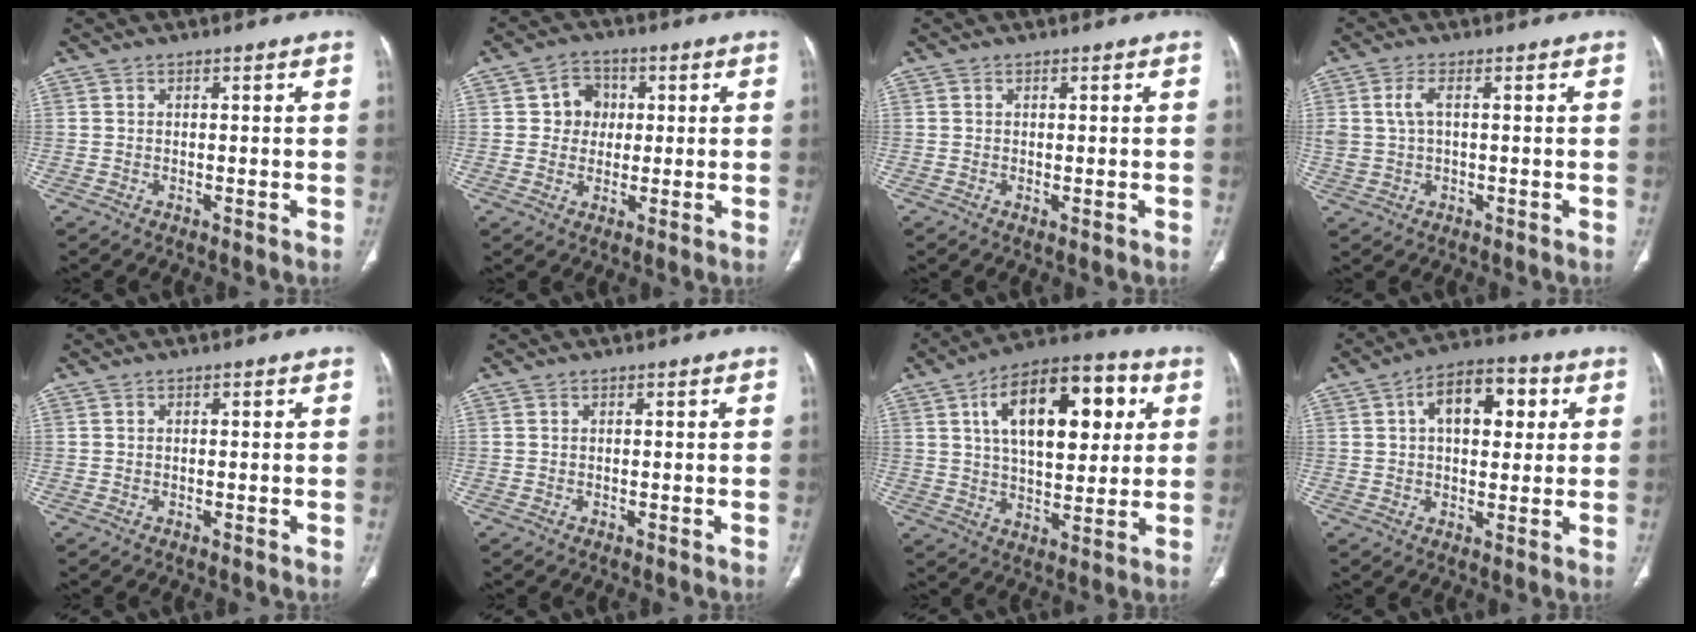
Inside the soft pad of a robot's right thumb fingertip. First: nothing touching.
{"total": 5.9, "force": [0.9, 5.3, 2.4], "torque": [-0.002, 0.007, 0.010]}
{"total": 0.6, "force": [0.0, 0.2, 0.6], "torque": [-0.014, -0.005, 0.001]}
{"total": 4.1, "force": [0.9, 2.1, 3.4], "torque": [-0.086, 0.005, 0.019]}
{"total": 0.0}
{"total": 0.0}
{"total": 21.0, "force": [6.3, 10.7, 16.9], "torque": [-0.227, 0.004, 0.094]}
{"total": 12.1, "force": [3.4, 6.8, 9.3], "torque": [-0.113, 0.017, 0.047]}